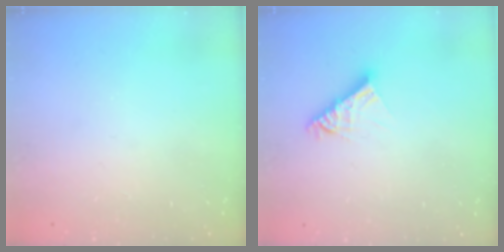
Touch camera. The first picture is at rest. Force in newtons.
{"total": 7.6, "press": 7.6, "slide": 0.5}